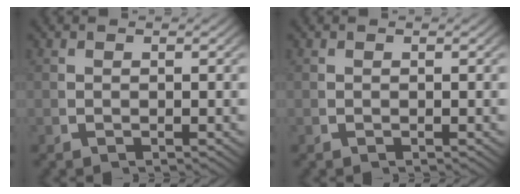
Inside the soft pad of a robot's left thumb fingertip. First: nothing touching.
{"total": 0.0}